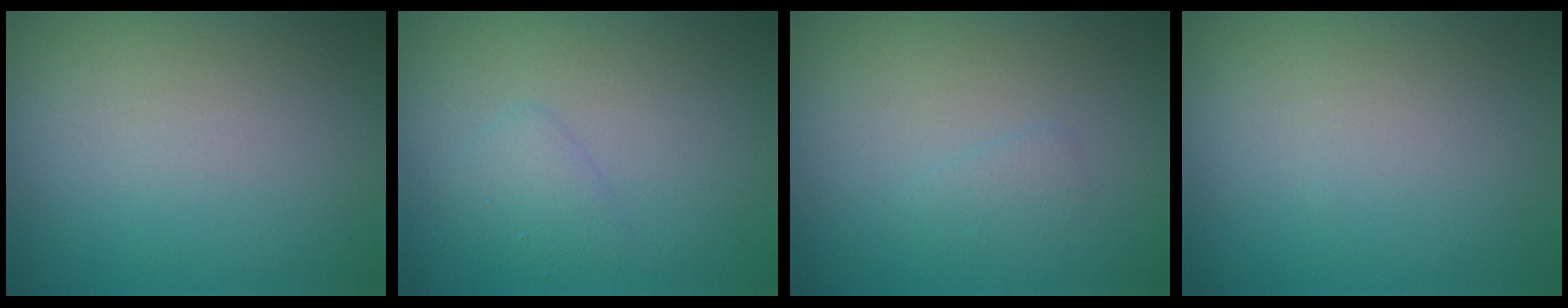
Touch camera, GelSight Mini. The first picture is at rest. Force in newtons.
{"total": 1.3, "press": 1.3, "slide": 0.1}
{"total": 0.9, "press": 0.9, "slide": 0.1}
{"total": 0.0}